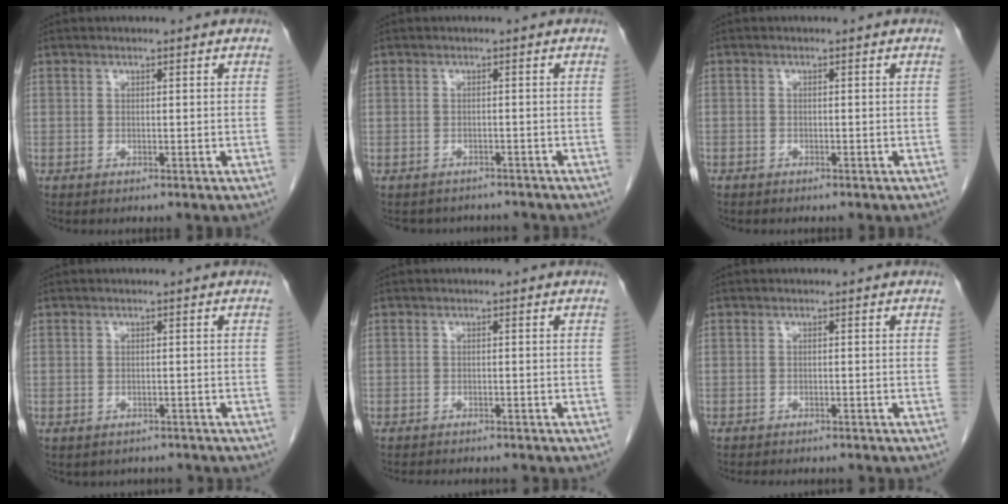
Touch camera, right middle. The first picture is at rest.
{"total": 6.3, "force": [-5.8, 2.4, 0.7], "torque": [-0.009, 0.006, -0.068]}
{"total": 0.9, "force": [-0.7, 0.5, 0.2], "torque": [-0.006, 0.002, -0.011]}
{"total": 3.8, "force": [-3.3, 1.8, 0.3], "torque": [-0.004, 0.009, -0.039]}
{"total": 6.7, "force": [-6.2, 1.4, 2.2], "torque": [-0.027, -0.004, -0.081]}
{"total": 7.5, "force": [-6.7, 1.8, 2.7], "torque": [-0.033, -0.002, -0.084]}